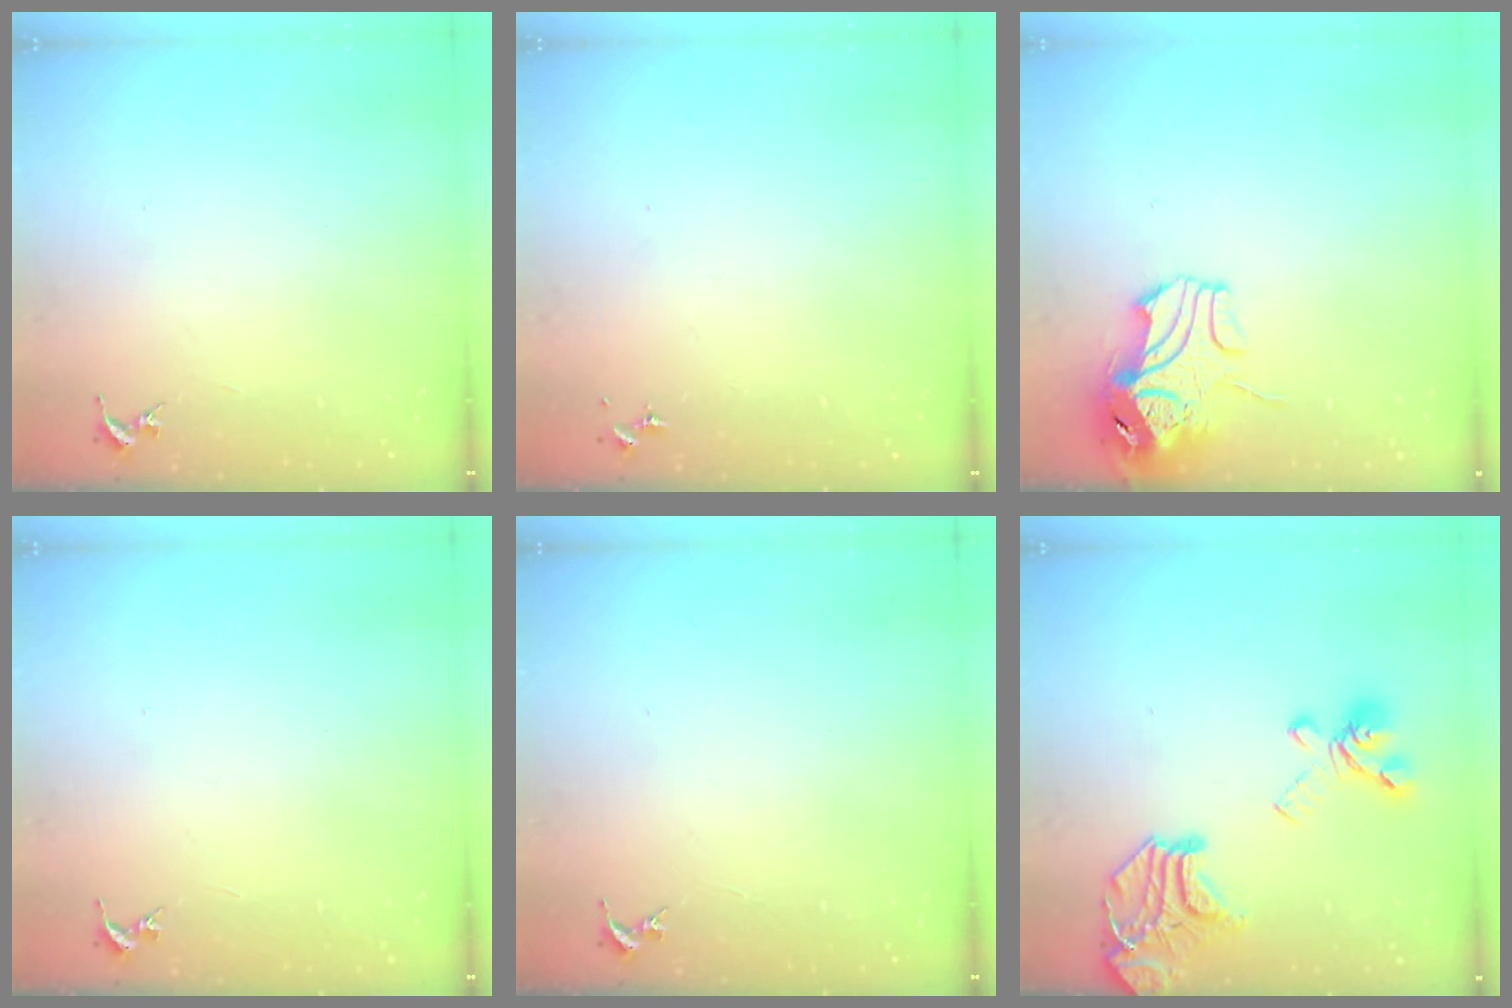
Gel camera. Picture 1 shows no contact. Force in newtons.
{"total": 0.0}
{"total": 10.5, "press": 10.4, "slide": 1.5}
{"total": 0.0}
{"total": 0.0}
{"total": 21.1, "press": 21.0, "slide": 2.3}